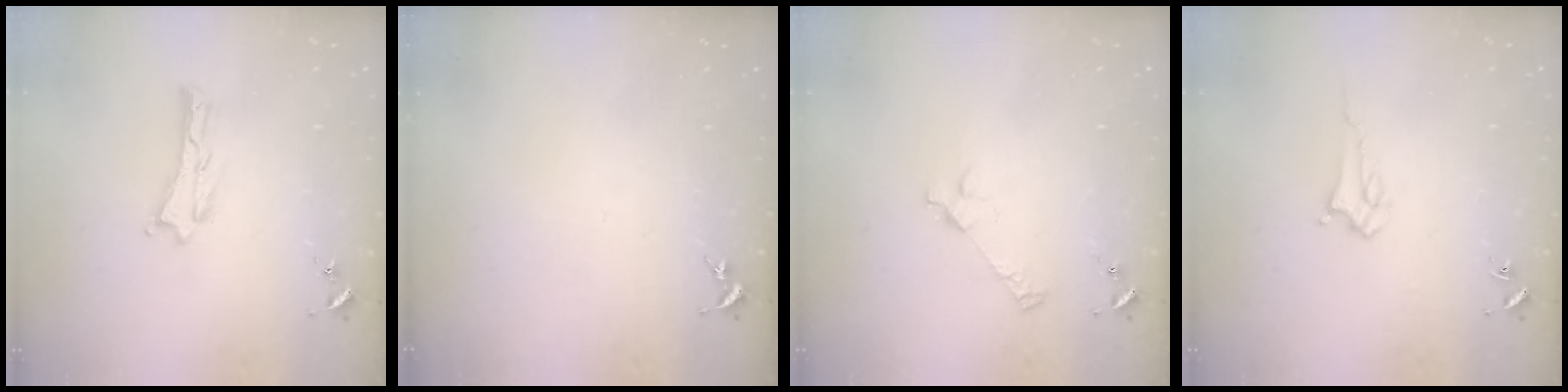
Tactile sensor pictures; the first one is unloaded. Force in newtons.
{"total": 0.0}
{"total": 2.6, "press": 2.6, "slide": 0.3}
{"total": 2.8, "press": 2.8, "slide": 0.4}